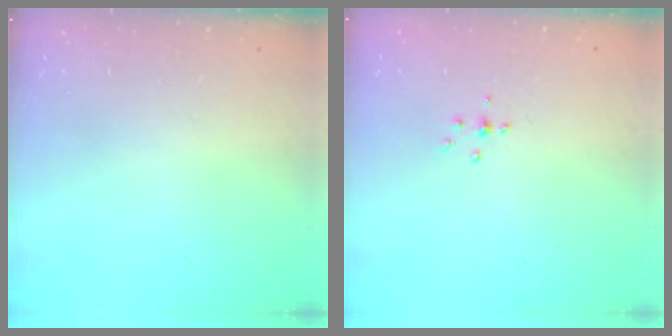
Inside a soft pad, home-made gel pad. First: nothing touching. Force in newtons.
{"total": 4.0, "press": 3.8, "slide": 1.1}